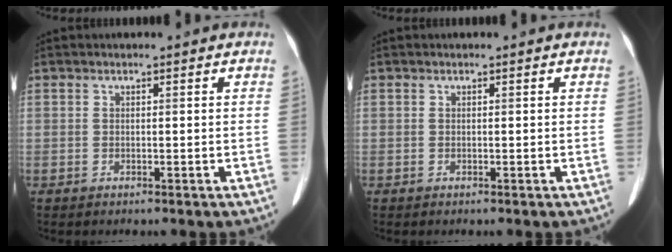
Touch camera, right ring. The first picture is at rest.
{"total": 0.0}